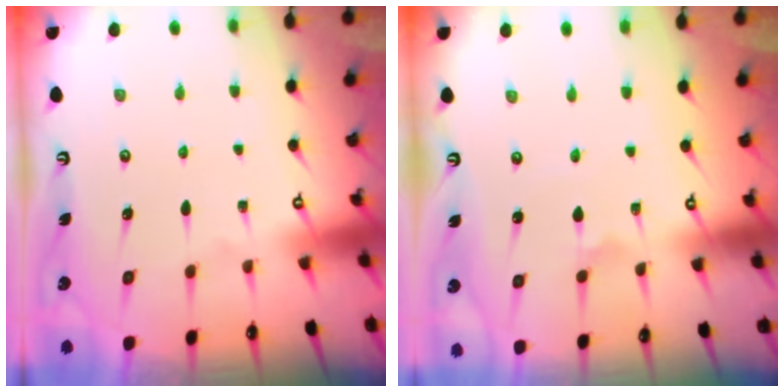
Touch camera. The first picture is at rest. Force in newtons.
{"total": 1.1, "press": 1.0, "slide": 0.4}